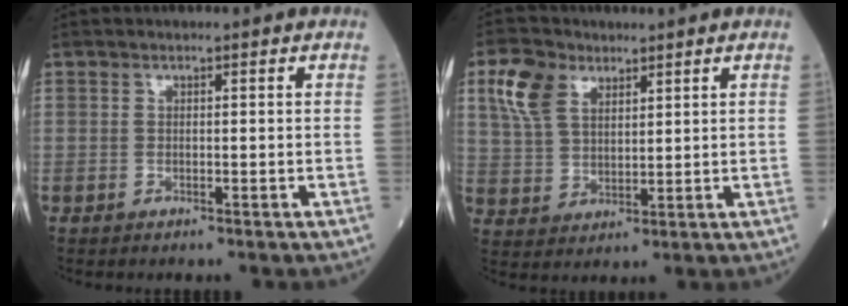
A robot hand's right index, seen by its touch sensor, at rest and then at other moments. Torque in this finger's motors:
{"motor_torque": [0.40, 0.27, 0.12, 0.07]}